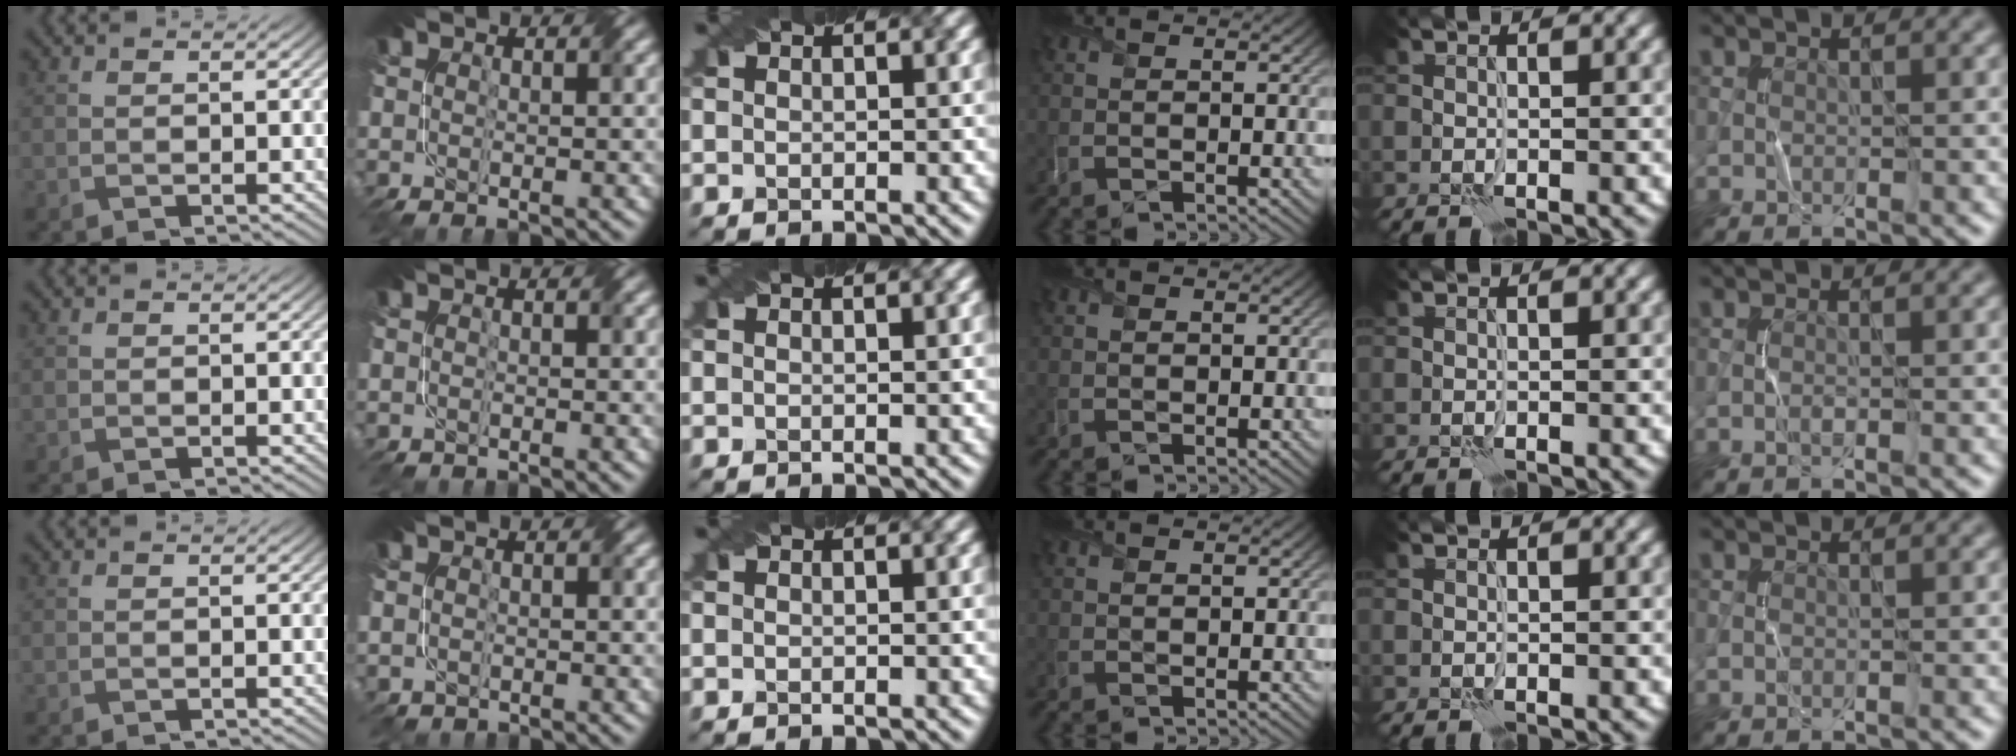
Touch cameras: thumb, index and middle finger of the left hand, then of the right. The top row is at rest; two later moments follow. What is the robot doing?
{"motion": "fold", "object": "netting"}